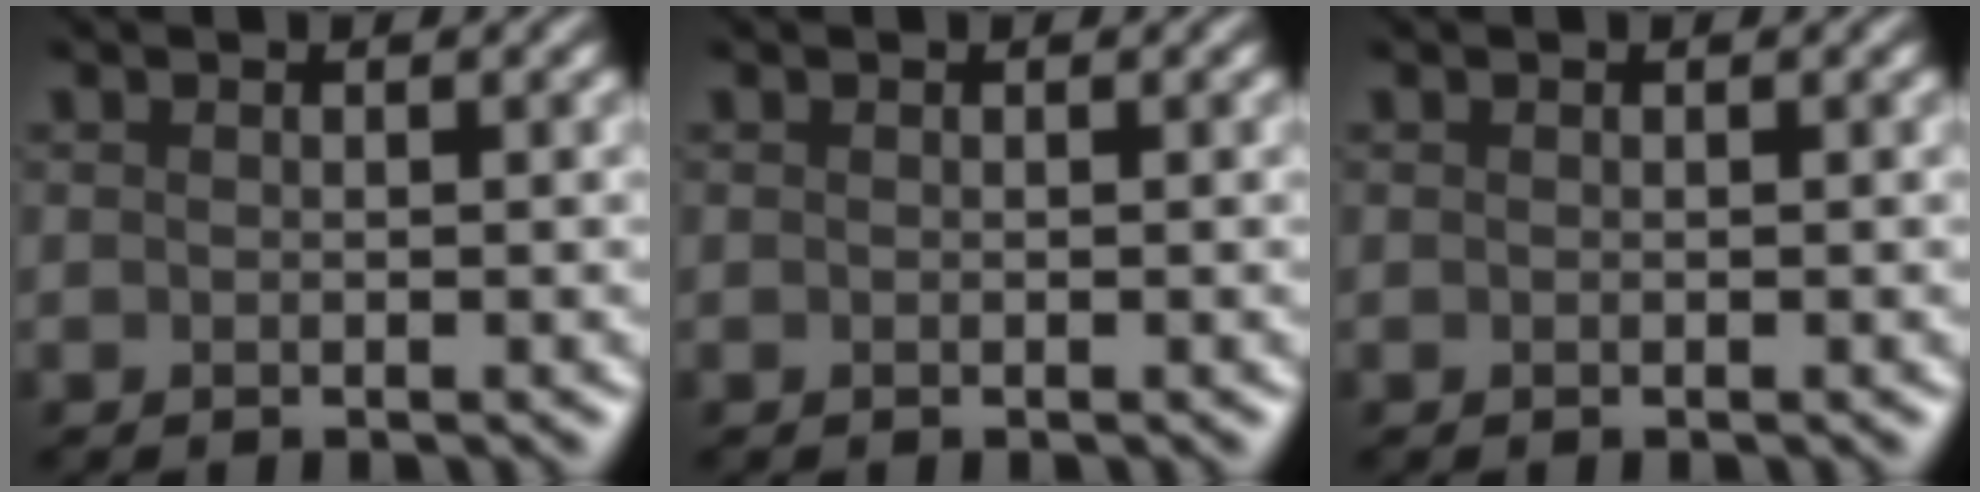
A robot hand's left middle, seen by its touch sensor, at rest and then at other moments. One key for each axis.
{"total": 0.0}
{"total": 0.0}